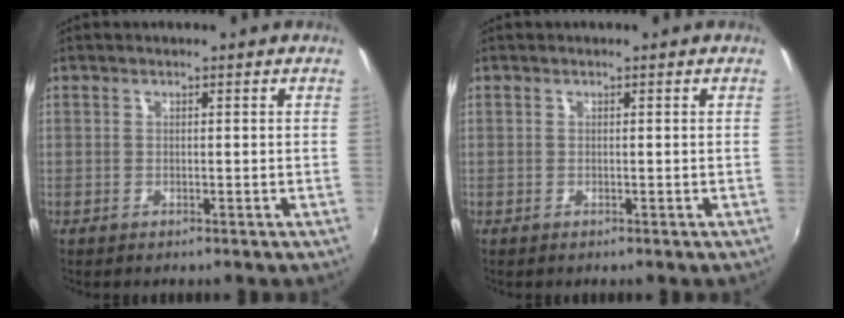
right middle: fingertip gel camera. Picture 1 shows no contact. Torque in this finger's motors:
{"motor_torque": [0.00, 0.00, 0.00, 0.00]}